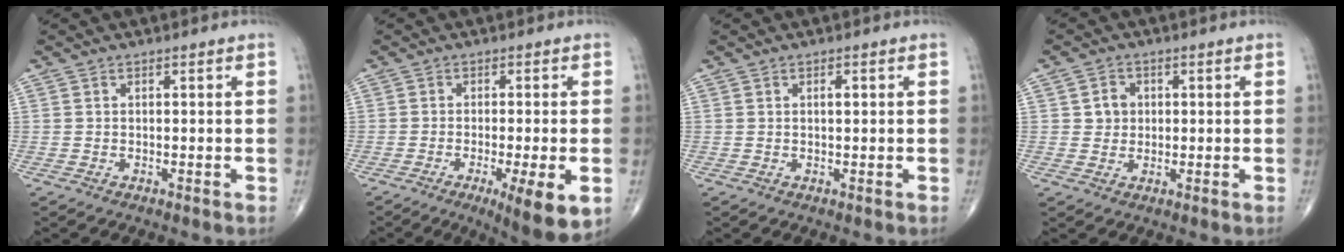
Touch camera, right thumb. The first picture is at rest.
{"total": 9.3, "force": [-3.3, 1.7, 8.6], "torque": [-0.123, -0.016, -0.048]}
{"total": 1.2, "force": [0.4, 0.5, 1.1], "torque": [-0.017, 0.001, 0.005]}
{"total": 3.6, "force": [0.6, 3.2, 1.4], "torque": [-0.002, 0.002, 0.008]}